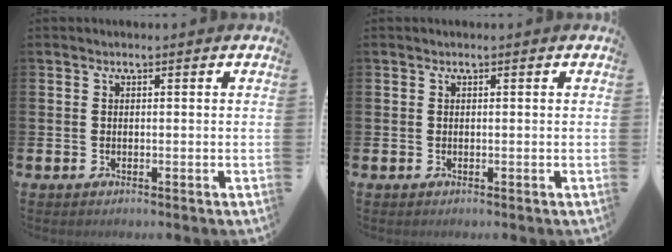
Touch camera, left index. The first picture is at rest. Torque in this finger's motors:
{"motor_torque": [-0.09, 0.09, 0.00, 0.00]}